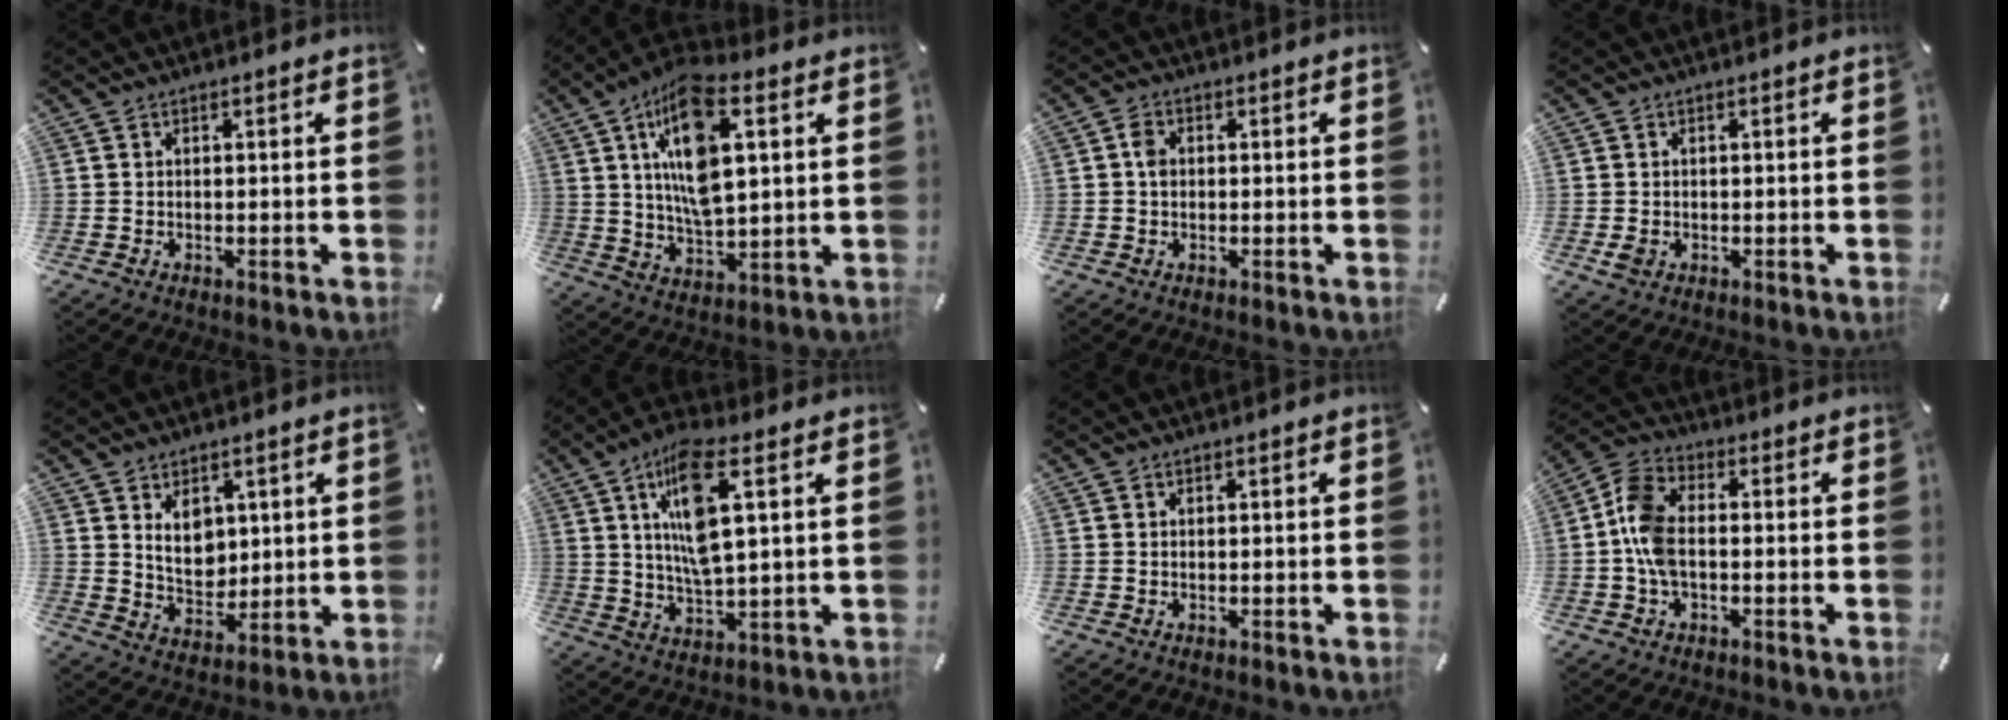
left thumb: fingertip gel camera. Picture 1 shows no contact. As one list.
[{"total": 16.4, "force": [5.7, 7.4, 13.5], "torque": [-0.261, -0.009, 0.095]}, {"total": 2.6, "force": [0.0, 1.9, 1.7], "torque": [-0.034, 0.007, 0.000]}, {"total": 1.7, "force": [-0.4, 1.4, 0.9], "torque": [-0.024, -0.001, -0.008]}, {"total": 9.0, "force": [3.1, 7.0, 4.7], "torque": [-0.075, -0.012, 0.056]}, {"total": 13.2, "force": [4.6, 4.3, 11.6], "torque": [-0.230, -0.006, 0.076]}, {"total": 0.0}, {"total": 8.3, "force": [-1.4, 5.1, 6.4], "torque": [-0.141, 0.006, -0.025]}]